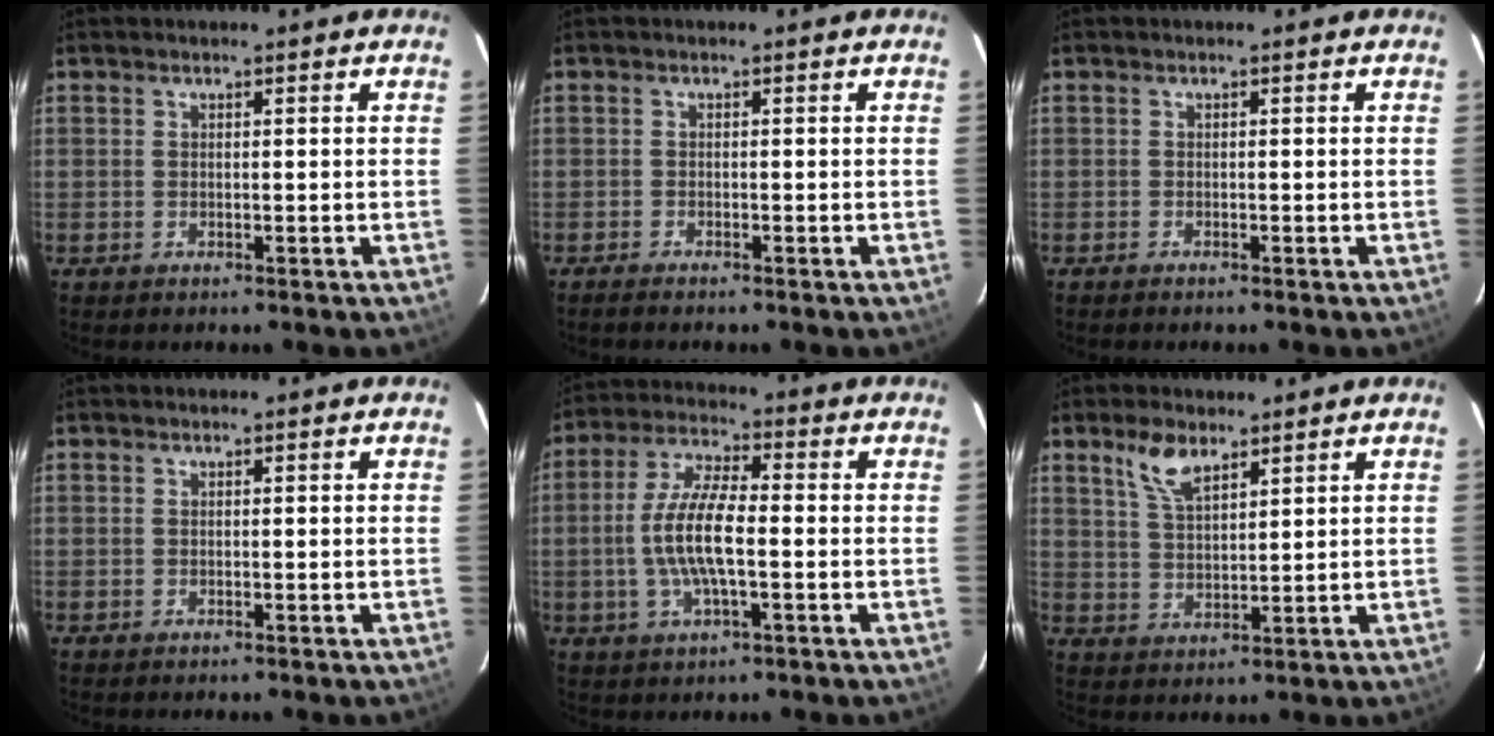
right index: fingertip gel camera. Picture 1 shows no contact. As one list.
[{"total": 1.5, "force": [-1.4, 0.1, 0.6], "torque": [-0.022, -0.004, -0.025]}, {"total": 0.6, "force": [-0.6, 0.1, 0.2], "torque": [-0.005, -0.002, -0.011]}, {"total": 0.0}, {"total": 10.3, "force": [-1.5, 2.8, 9.9], "torque": [-0.201, 0.004, -0.031]}, {"total": 6.2, "force": [4.1, 2.6, 3.8], "torque": [-0.072, 0.006, 0.084]}]